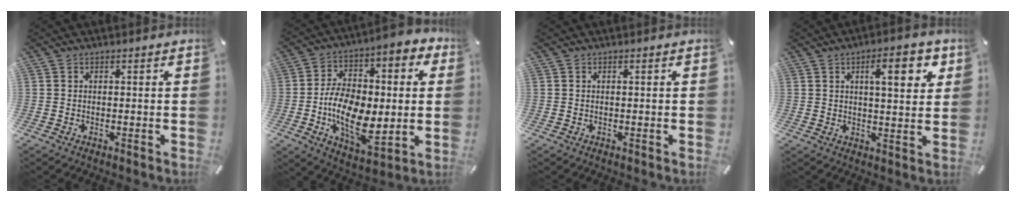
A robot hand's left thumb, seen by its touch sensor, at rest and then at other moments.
{"total": 17.0, "force": [-1.8, 10.4, 13.4], "torque": [-0.248, -0.006, -0.036]}
{"total": 0.0}
{"total": 9.7, "force": [4.1, 3.1, 8.3], "torque": [-0.112, -0.013, 0.056]}